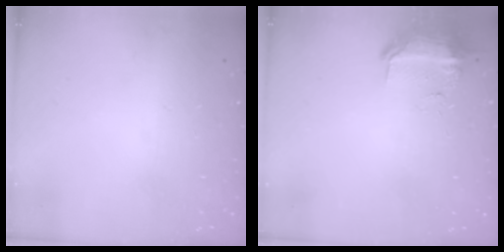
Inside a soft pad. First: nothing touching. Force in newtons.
{"total": 8.4, "press": 8.4, "slide": 0.5}